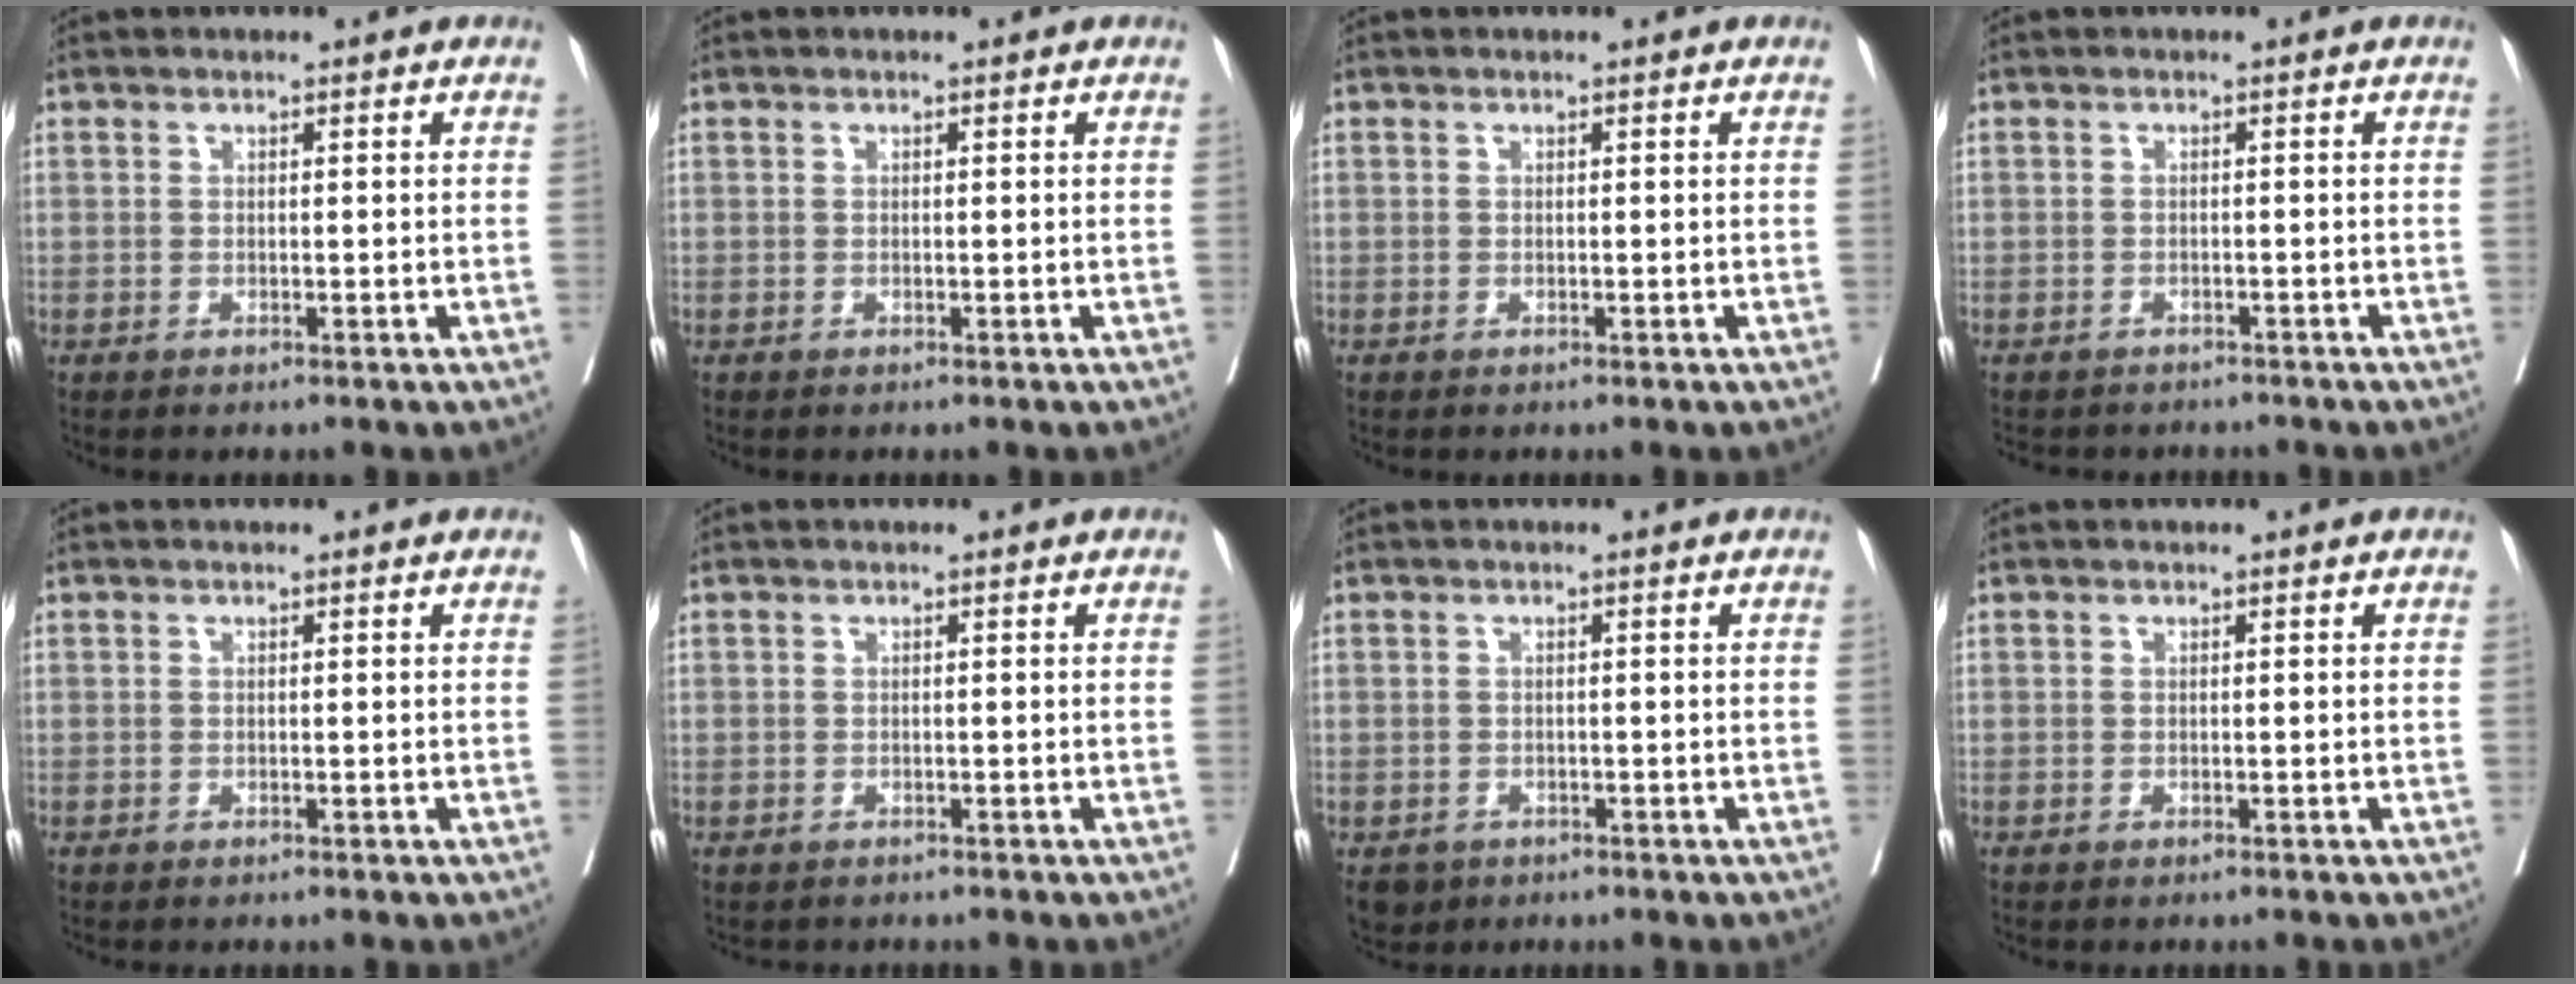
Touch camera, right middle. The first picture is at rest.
{"total": 0.0}
{"total": 0.0}
{"total": 5.4, "force": [-4.8, 2.3, 0.7], "torque": [-0.008, -0.001, -0.060]}
{"total": 0.0}
{"total": 1.5, "force": [-1.3, 0.7, -0.1], "torque": [-0.008, 0.000, -0.023]}
{"total": 3.2, "force": [-2.1, 2.3, 0.6], "torque": [-0.005, 0.000, -0.032]}
{"total": 0.5, "force": [-0.5, 0.1, 0.1], "torque": [-0.001, 0.000, -0.009]}